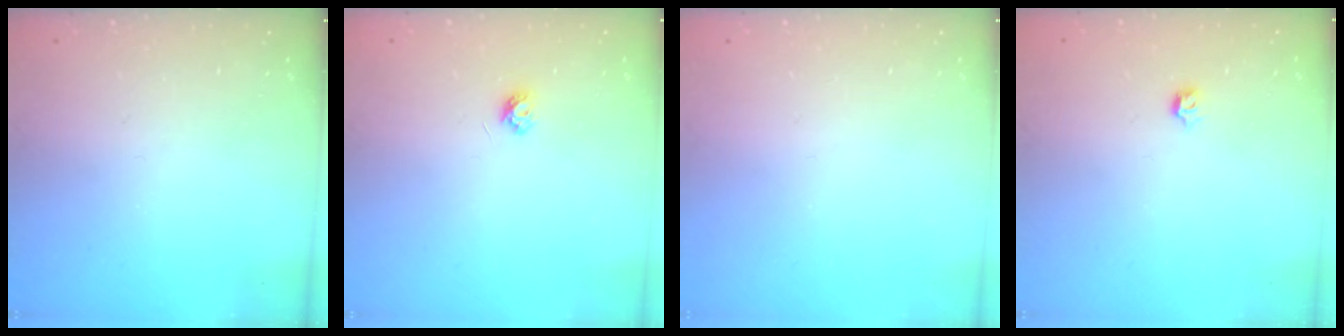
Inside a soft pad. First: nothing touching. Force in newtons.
{"total": 3.9, "press": 3.9, "slide": 0.6}
{"total": 0.0}
{"total": 2.8, "press": 2.7, "slide": 0.8}